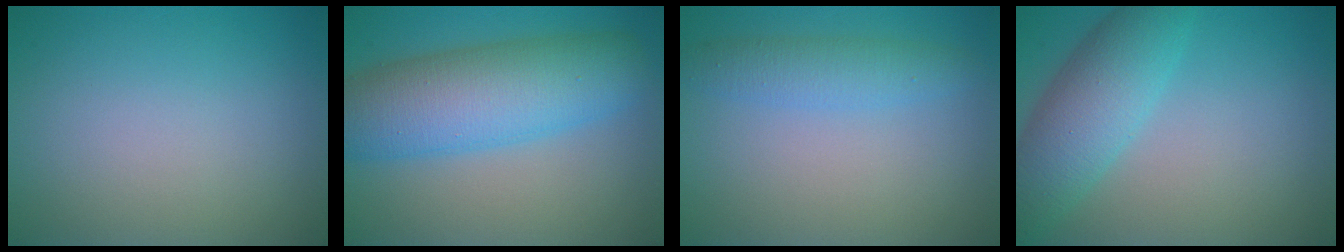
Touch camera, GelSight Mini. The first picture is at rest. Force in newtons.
{"total": 8.9, "press": 8.9, "slide": 0.2}
{"total": 2.8, "press": 2.8, "slide": 0.0}
{"total": 5.7, "press": 5.7, "slide": 0.2}